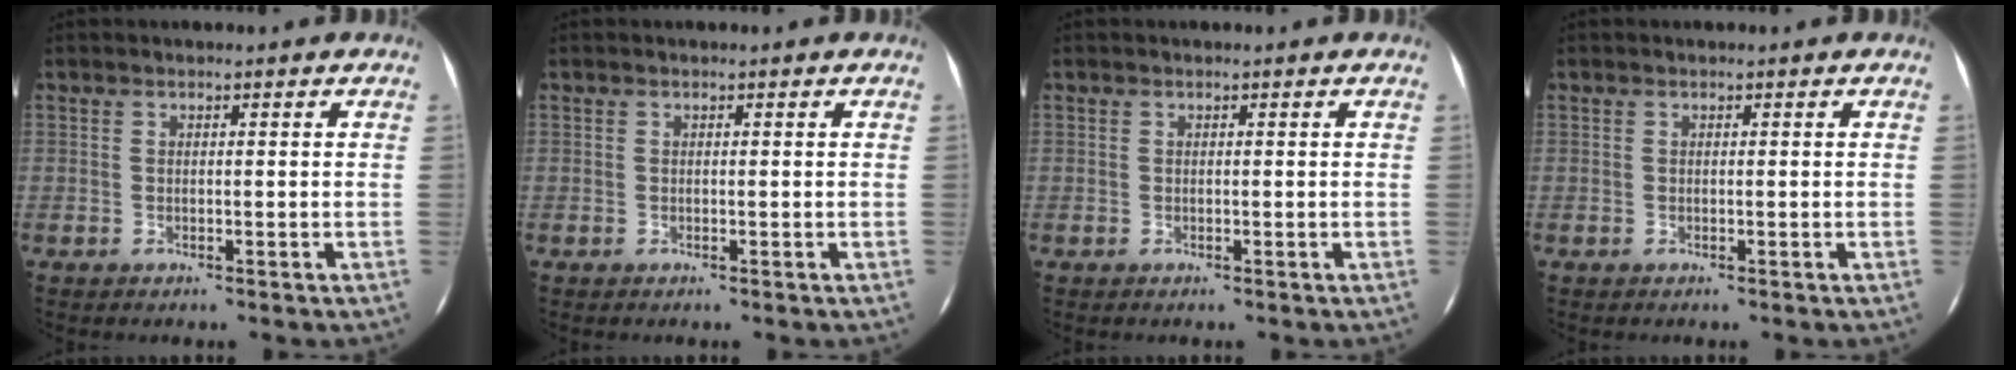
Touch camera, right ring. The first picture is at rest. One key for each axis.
{"total": 0.0}
{"total": 0.0}
{"total": 0.0}